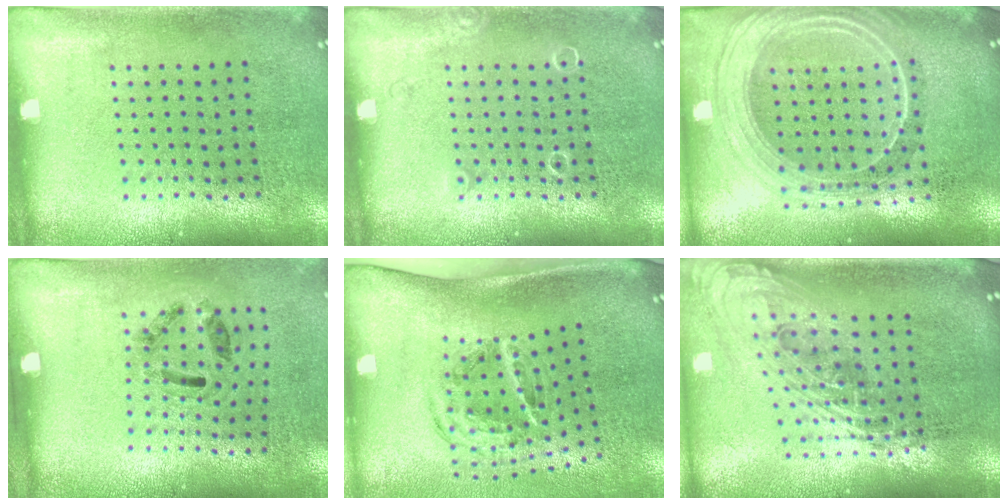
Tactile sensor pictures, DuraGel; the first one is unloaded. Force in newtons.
{"total": 0.6, "press": 0.6, "slide": 0.1}
{"total": 2.3, "press": 1.9, "slide": 1.3}
{"total": 1.3, "press": 0.7, "slide": 1.0}
{"total": 1.6, "press": 1.1, "slide": 1.2}
{"total": 2.2, "press": 1.6, "slide": 1.5}